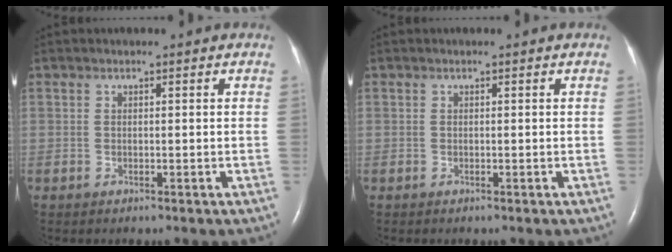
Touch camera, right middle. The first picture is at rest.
{"total": 0.0}